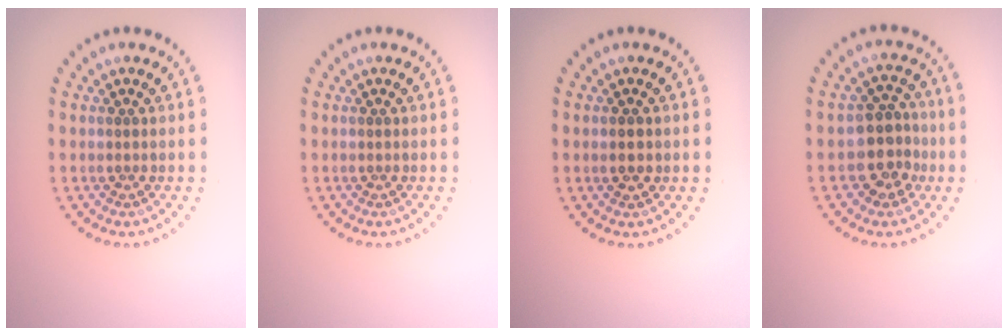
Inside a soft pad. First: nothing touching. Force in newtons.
{"total": 0.0}
{"total": 2.0, "press": 2.0, "slide": 0.2}
{"total": 3.5, "press": 3.3, "slide": 1.3}